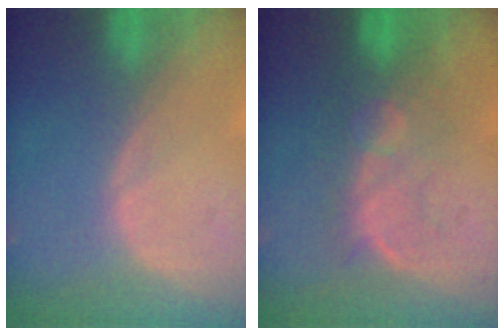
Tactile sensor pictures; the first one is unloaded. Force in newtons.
{"total": 7.7, "press": 7.4, "slide": 2.0}